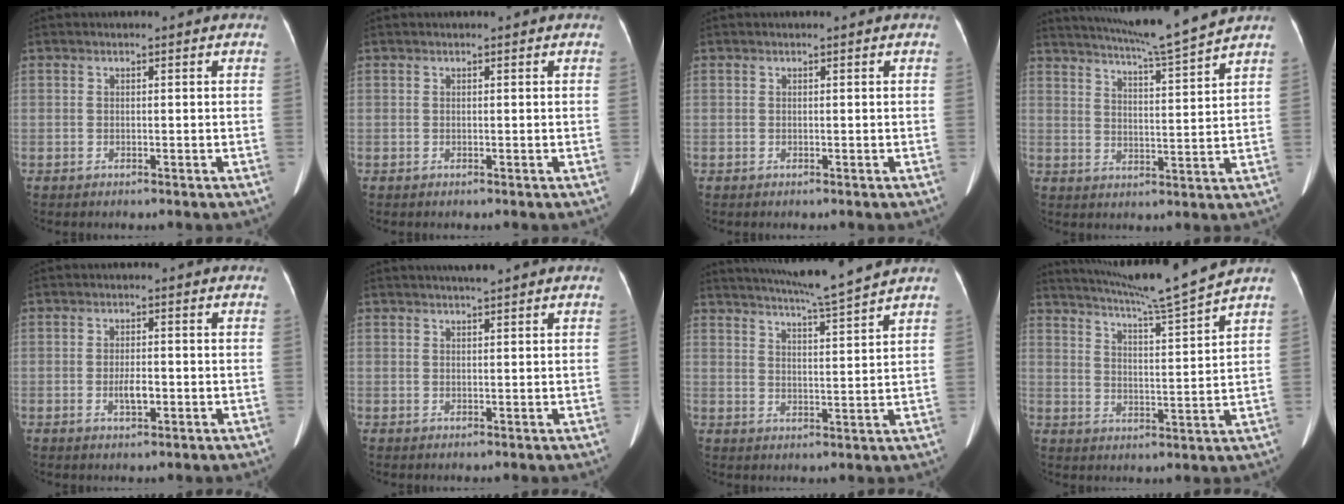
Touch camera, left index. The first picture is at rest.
{"total": 0.7, "force": [0.6, 0.0, 0.3], "torque": [-0.004, 0.012, 0.011]}
{"total": 0.0}
{"total": 11.9, "force": [10.8, -2.1, 4.5], "torque": [-0.081, -0.021, 0.164]}
{"total": 2.5, "force": [-0.8, 0.8, 2.3], "torque": [-0.047, 0.000, -0.011]}
{"total": 2.7, "force": [2.3, -0.2, 1.4], "torque": [-0.018, 0.011, 0.038]}
{"total": 10.7, "force": [9.7, -1.9, 4.2], "torque": [-0.075, -0.011, 0.145]}
{"total": 12.2, "force": [11.0, -2.7, 4.4], "torque": [-0.081, -0.031, 0.174]}